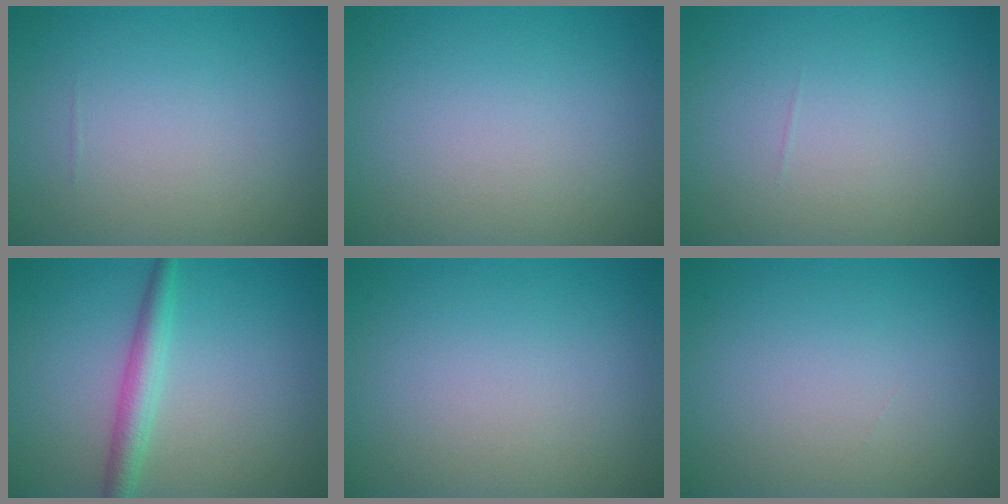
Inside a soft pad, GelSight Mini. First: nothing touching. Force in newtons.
{"total": 0.0}
{"total": 0.0}
{"total": 2.9, "press": 2.9, "slide": 0.1}
{"total": 0.0}
{"total": 0.0}